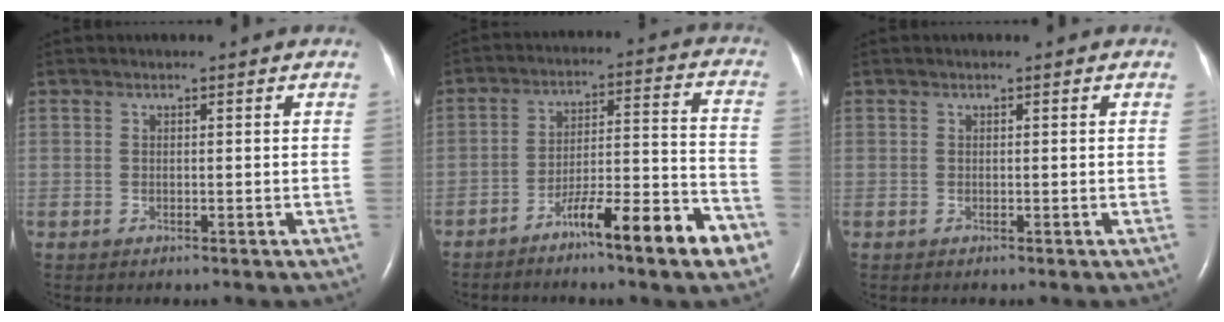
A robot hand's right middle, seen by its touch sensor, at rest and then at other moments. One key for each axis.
{"total": 12.6, "fx": -8.0, "fy": 0.7, "fz": 9.7, "tx": -0.140, "ty": 0.010, "tz": -0.128}
{"total": 0.0}